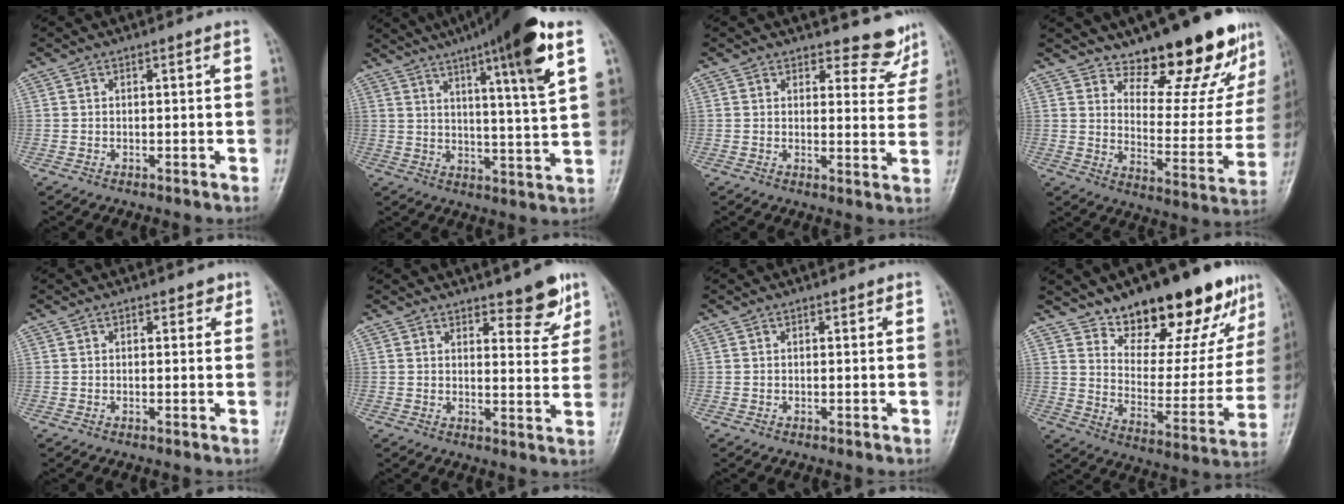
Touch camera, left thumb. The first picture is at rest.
{"total": 17.6, "force": [9.4, 1.7, 14.8], "torque": [-0.218, -0.030, 0.137]}
{"total": 6.4, "force": [6.0, 2.3, 0.0], "torque": [0.030, -0.054, 0.060]}
{"total": 18.6, "force": [14.5, 6.5, 9.7], "torque": [-0.076, -0.115, 0.201]}
{"total": 1.6, "force": [1.0, 1.1, 0.7], "torque": [0.008, -0.003, 0.008]}
{"total": 7.0, "force": [5.0, 2.5, 4.3], "torque": [-0.028, -0.035, 0.065]}
{"total": 0.6, "force": [0.3, 0.4, 0.2], "torque": [0.002, -0.001, 0.002]}
{"total": 22.7, "force": [16.0, 9.1, 13.3], "torque": [-0.134, -0.091, 0.241]}